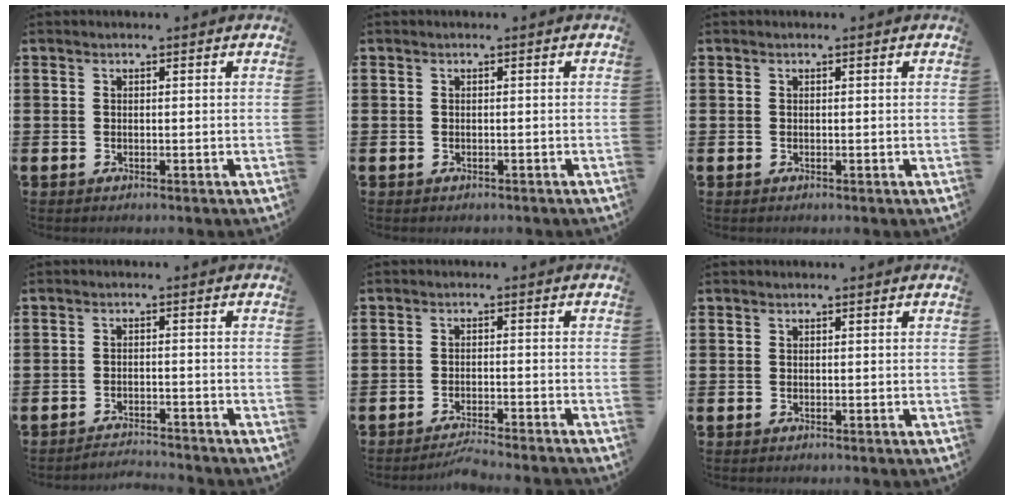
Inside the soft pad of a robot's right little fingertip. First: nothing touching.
{"total": 0.0}
{"total": 0.0}
{"total": 2.1, "force": [-2.1, -0.1, -0.2], "torque": [-0.002, 0.006, -0.045]}
{"total": 2.3, "force": [-2.2, -0.2, 0.7], "torque": [-0.012, 0.006, -0.045]}
{"total": 0.0}